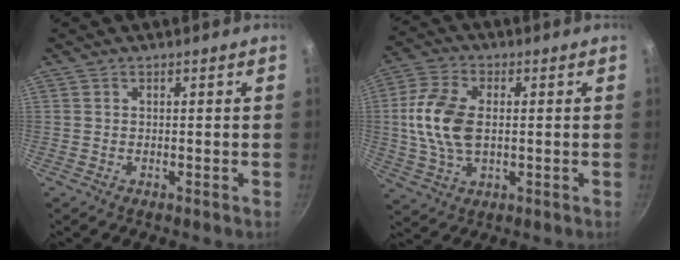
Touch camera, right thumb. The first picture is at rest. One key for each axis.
{"total": 12.3, "fx": 0.5, "fy": 7.4, "fz": 9.8, "tx": -0.191, "ty": 0.011, "tz": 0.003}